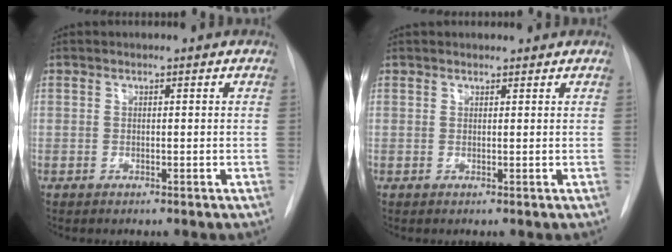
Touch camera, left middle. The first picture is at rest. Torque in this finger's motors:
{"motor_torque": [0.24, -0.25, 0.02, 0.02]}